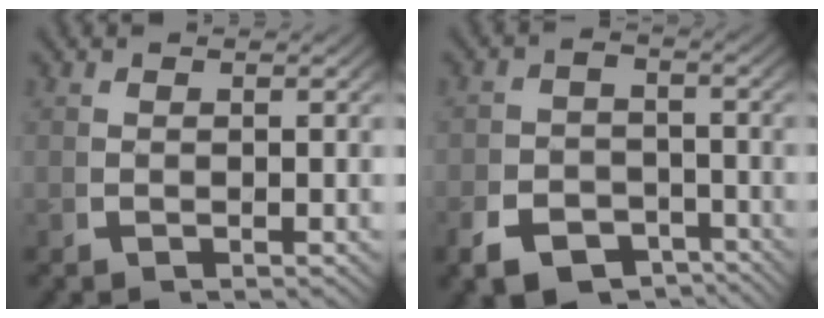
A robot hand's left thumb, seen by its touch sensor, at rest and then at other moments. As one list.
[{"total": 7.5, "force": [-4.4, 5.3, 2.9], "torque": [-0.054, -0.038, -0.067]}]